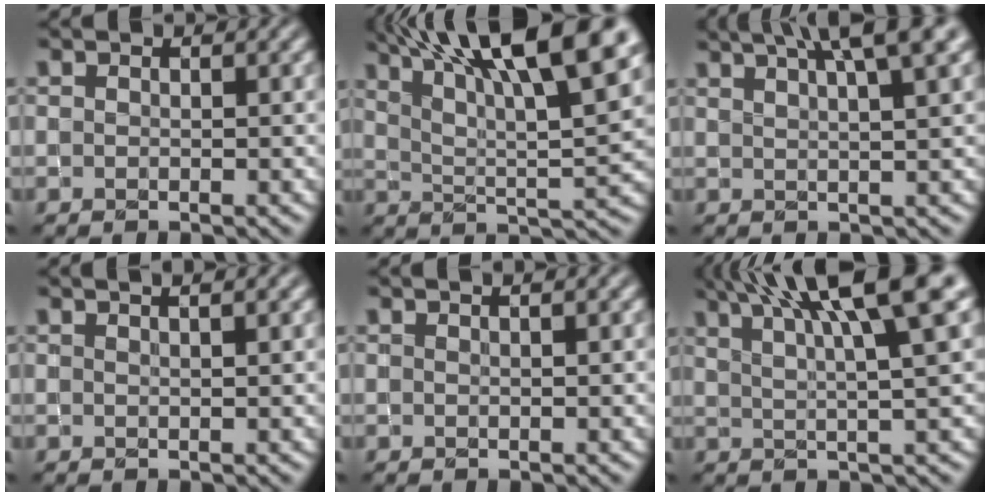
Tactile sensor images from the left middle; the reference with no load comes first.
{"total": 14.7, "force": [8.9, 3.9, 11.1], "torque": [-0.173, 0.020, 0.139]}
{"total": 7.7, "force": [4.8, 1.8, 5.6], "torque": [-0.050, 0.033, 0.046]}
{"total": 3.3, "force": [2.0, 1.4, 2.1], "torque": [-0.006, 0.014, -0.004]}
{"total": 1.3, "force": [0.9, 0.4, 0.9], "torque": [-0.015, -0.004, 0.008]}
{"total": 12.3, "force": [6.8, 2.8, 9.9], "torque": [-0.118, 0.033, 0.091]}